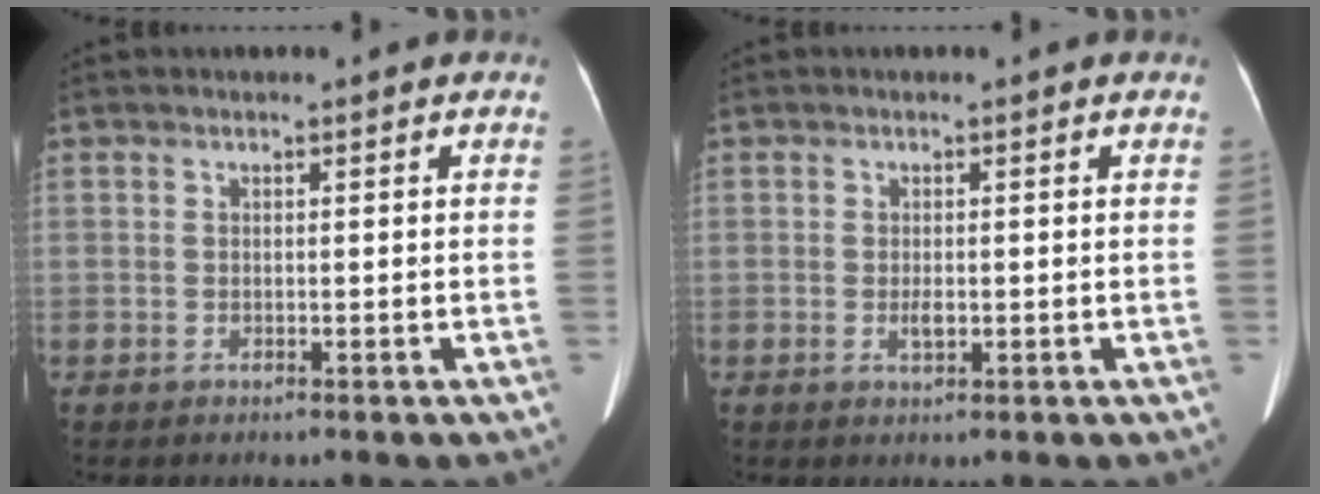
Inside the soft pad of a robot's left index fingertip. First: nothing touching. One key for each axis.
{"total": 1.4, "fx": -0.3, "fy": 0.6, "fz": 1.3, "tx": -0.024, "ty": -0.001, "tz": -0.003}